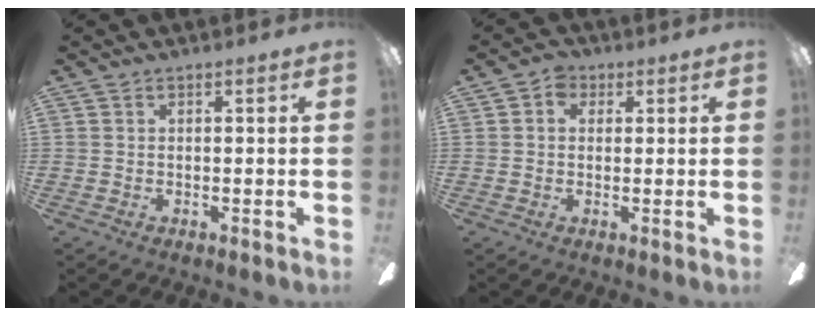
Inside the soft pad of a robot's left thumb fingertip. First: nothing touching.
{"total": 3.6, "force": [0.9, 2.9, 2.0], "torque": [-0.031, 0.010, 0.015]}